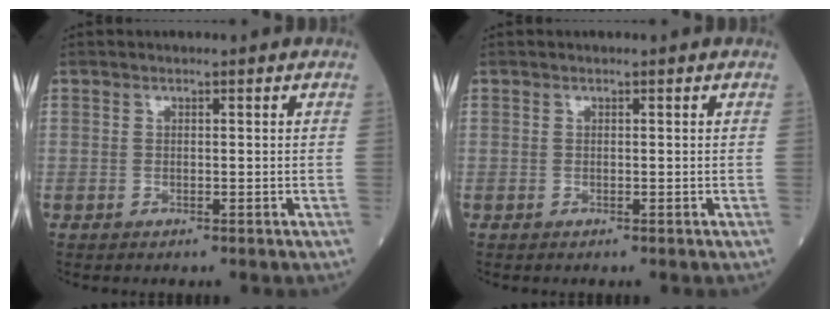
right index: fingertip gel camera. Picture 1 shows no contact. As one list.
[{"total": 0.0}]